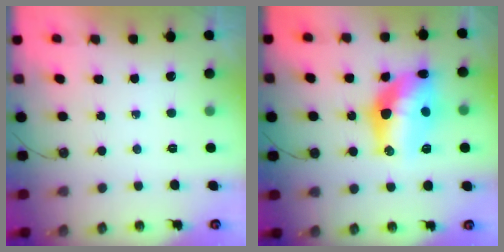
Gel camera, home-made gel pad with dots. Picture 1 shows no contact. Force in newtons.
{"total": 16.9, "press": 16.4, "slide": 4.1}